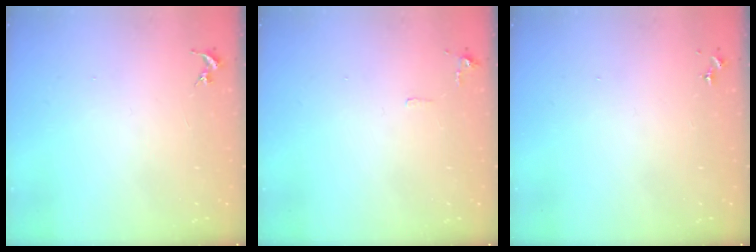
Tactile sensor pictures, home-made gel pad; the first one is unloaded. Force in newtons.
{"total": 5.0, "press": 5.0, "slide": 0.8}
{"total": 0.0}